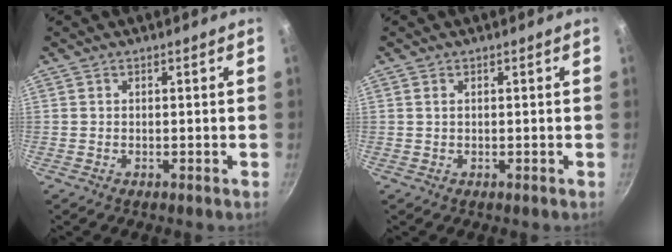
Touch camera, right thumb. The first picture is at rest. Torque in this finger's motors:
{"motor_torque": [-0.67, 0.06, -0.71, 0.25, 0.11]}